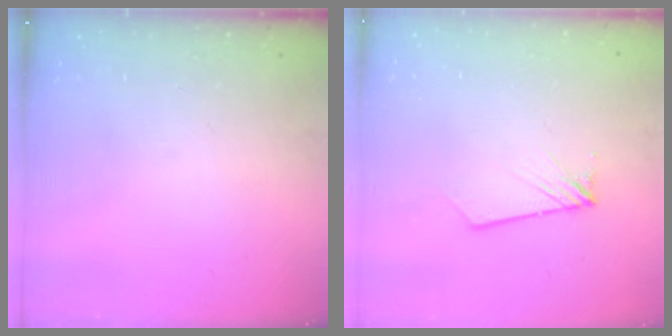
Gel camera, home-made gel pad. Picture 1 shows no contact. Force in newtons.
{"total": 2.0, "press": 2.0, "slide": 0.1}